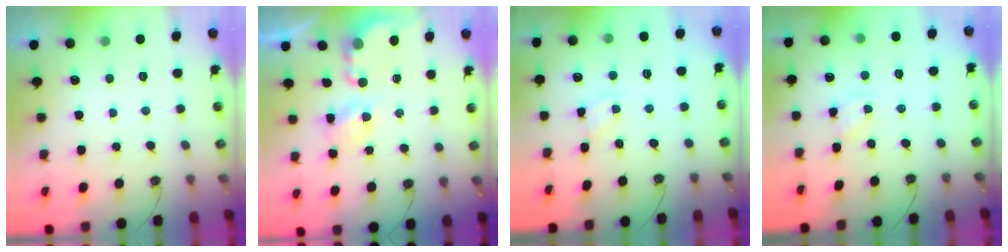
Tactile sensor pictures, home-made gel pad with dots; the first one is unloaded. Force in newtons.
{"total": 4.5, "press": 4.5, "slide": 0.3}
{"total": 2.2, "press": 2.2, "slide": 0.3}
{"total": 3.1, "press": 3.0, "slide": 0.4}